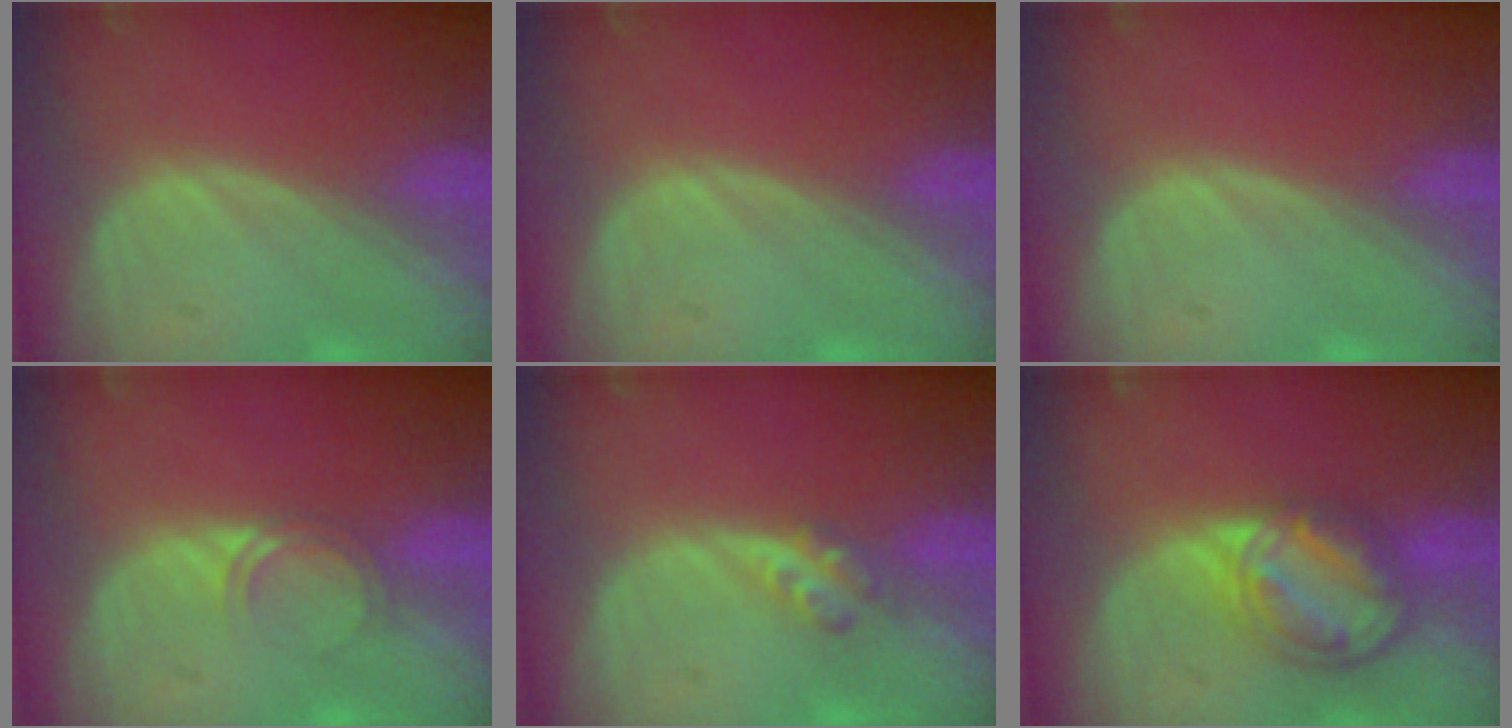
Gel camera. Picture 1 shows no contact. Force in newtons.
{"total": 0.0}
{"total": 0.0}
{"total": 2.0, "press": 2.0, "slide": 0.2}
{"total": 2.7, "press": 2.3, "slide": 1.3}
{"total": 8.2, "press": 7.0, "slide": 4.4}